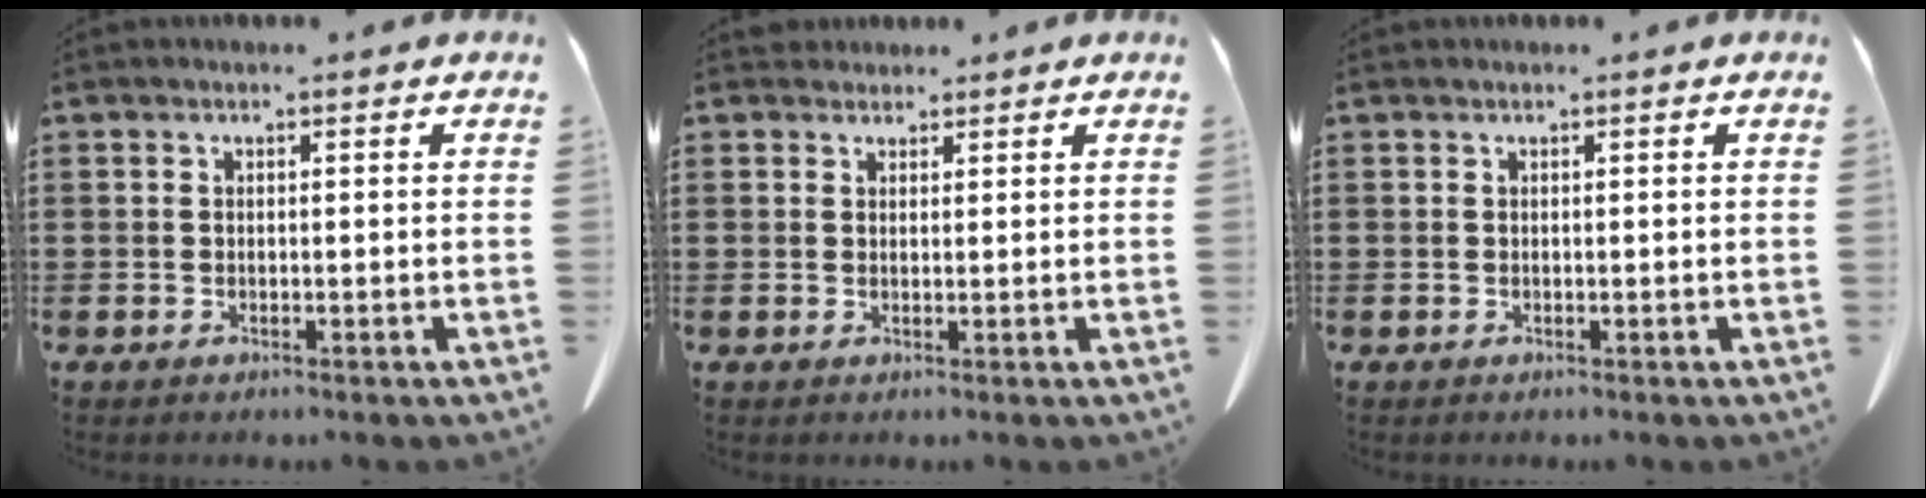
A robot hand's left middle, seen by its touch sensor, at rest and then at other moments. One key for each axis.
{"total": 1.7, "fx": 1.6, "fy": 0.7, "fz": 0.0, "tx": -0.006, "ty": 0.001, "tz": 0.033}
{"total": 0.0}